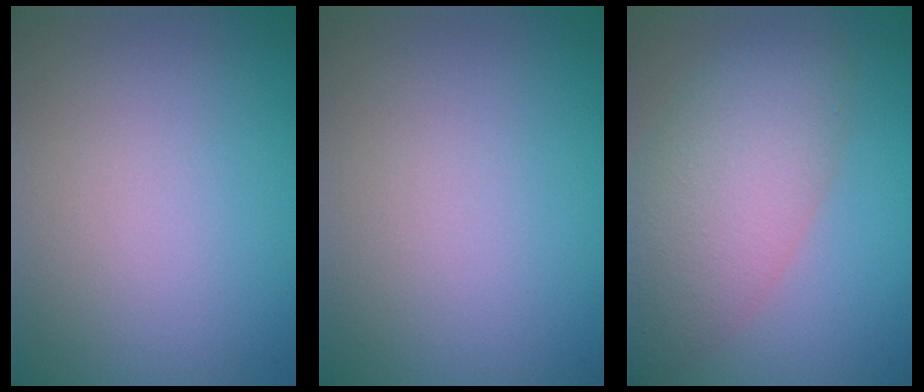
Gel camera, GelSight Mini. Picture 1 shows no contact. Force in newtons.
{"total": 0.0}
{"total": 7.6, "press": 7.5, "slide": 0.6}